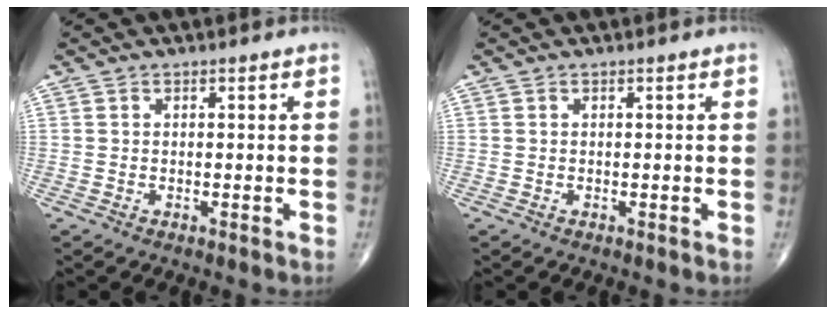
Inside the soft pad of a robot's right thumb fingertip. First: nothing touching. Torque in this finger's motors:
{"motor_torque": [-0.01, 0.01, -0.04, -0.03, 0.02]}